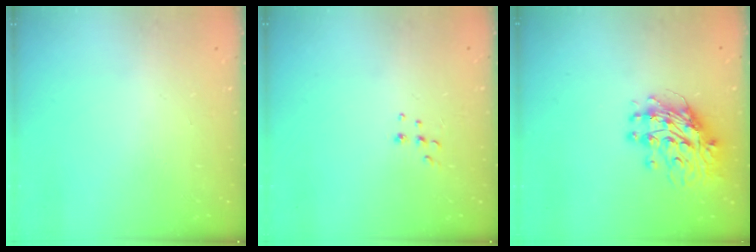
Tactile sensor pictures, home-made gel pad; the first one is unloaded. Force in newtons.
{"total": 5.5, "press": 5.4, "slide": 1.0}
{"total": 13.5, "press": 13.4, "slide": 1.4}